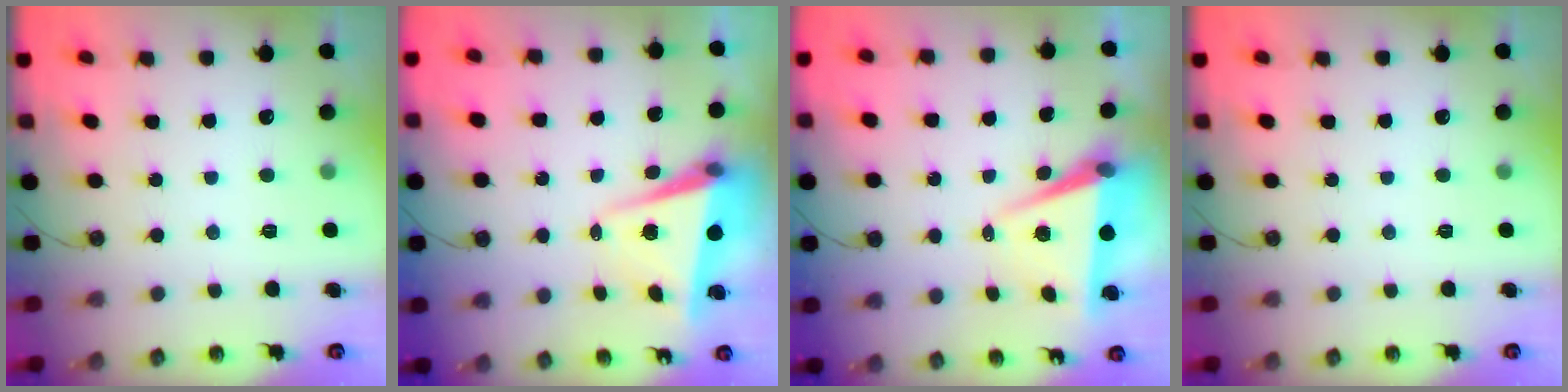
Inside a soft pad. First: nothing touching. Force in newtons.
{"total": 6.0, "press": 5.9, "slide": 1.3}
{"total": 6.4, "press": 4.7, "slide": 4.4}
{"total": 0.0}